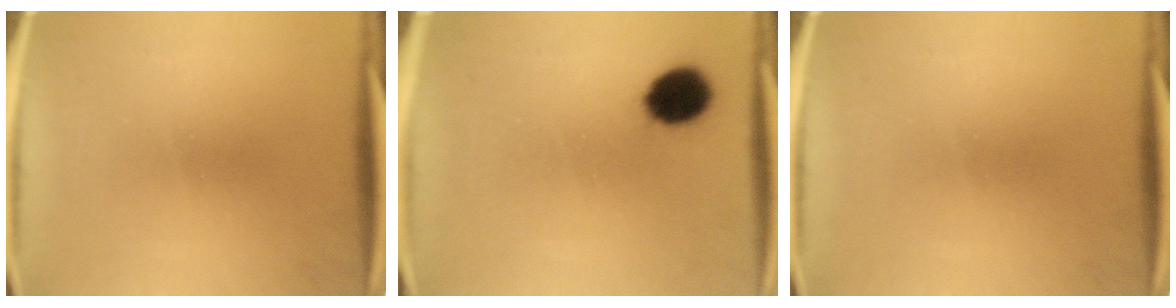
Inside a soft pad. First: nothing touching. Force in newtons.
{"total": 9.1}
{"total": 0.0}